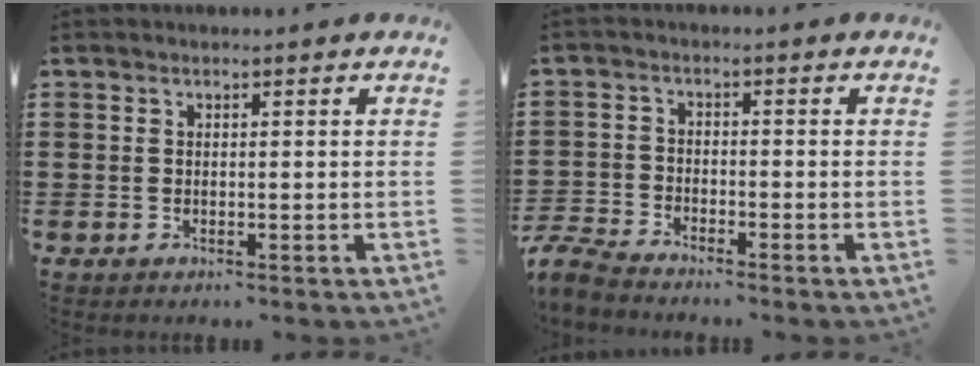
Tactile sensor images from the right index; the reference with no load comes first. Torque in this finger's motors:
{"motor_torque": [-1.07, 1.06, -1.05, -0.21]}